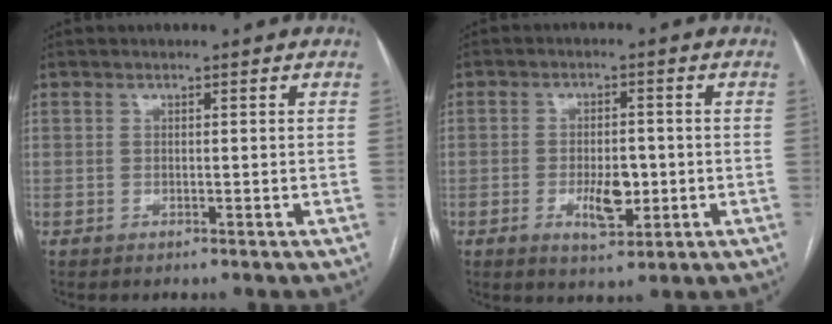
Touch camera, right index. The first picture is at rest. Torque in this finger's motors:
{"motor_torque": [0.04, 0.12, 0.02, 0.01]}